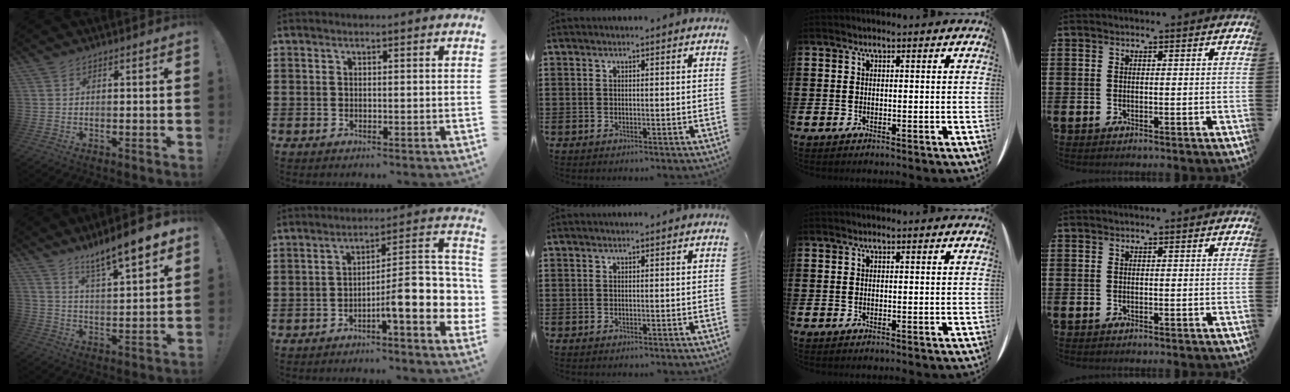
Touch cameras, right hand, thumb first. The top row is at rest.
{"thumb": {"total": 11.4, "force": [9.2, 1.2, 6.5], "torque": [-0.111, -0.064, 0.154]}, "index": {"total": 10.7, "force": [-2.5, 2.2, 10.1], "torque": [-0.147, -0.034, -0.053]}}